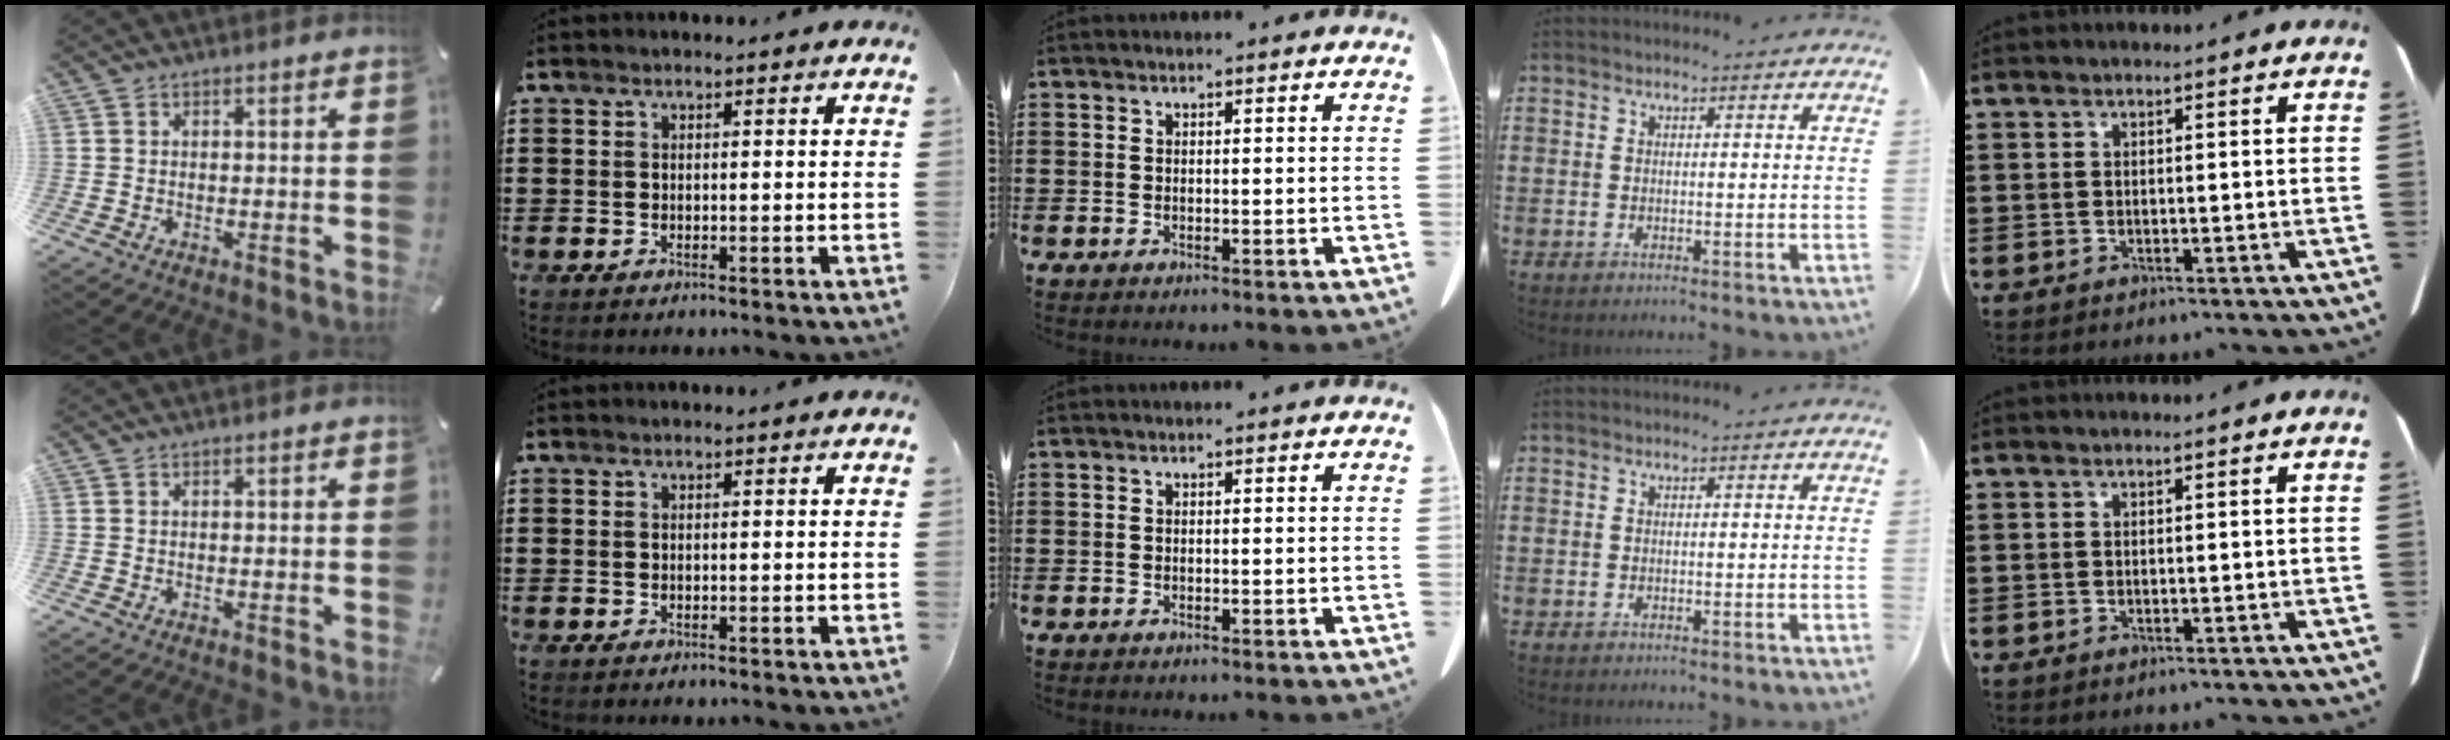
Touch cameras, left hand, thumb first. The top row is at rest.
{}